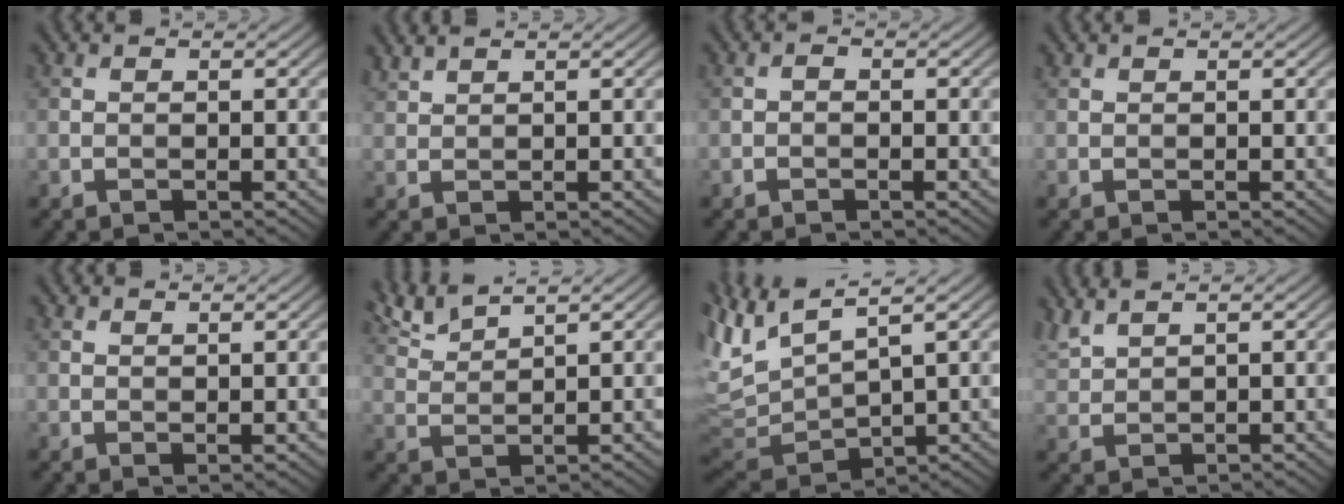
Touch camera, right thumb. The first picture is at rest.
{"total": 1.8, "force": [1.7, 0.2, 0.5], "torque": [-0.018, 0.007, 0.042]}
{"total": 0.7, "force": [-0.3, 0.4, 0.4], "torque": [-0.006, 0.002, -0.008]}
{"total": 0.5, "force": [0.5, 0.1, 0.0], "torque": [0.000, 0.003, 0.013]}
{"total": 1.0, "force": [0.9, 0.2, 0.4], "torque": [-0.012, -0.001, 0.017]}
{"total": 4.5, "force": [3.7, 0.6, 2.4], "torque": [-0.061, 0.011, 0.082]}
{"total": 9.3, "force": [4.4, 3.0, 7.6], "torque": [-0.196, 0.006, 0.087]}
{"total": 3.3, "force": [2.9, 0.5, 1.5], "torque": [-0.043, 0.010, 0.067]}